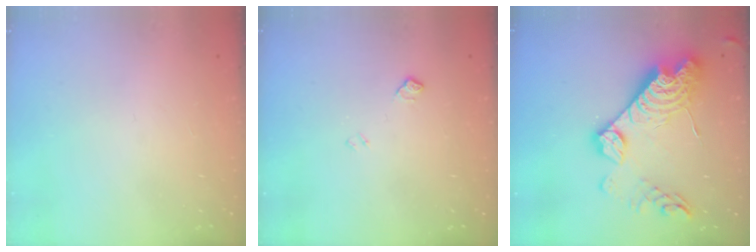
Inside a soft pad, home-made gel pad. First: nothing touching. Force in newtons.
{"total": 5.6, "press": 5.6, "slide": 0.8}
{"total": 22.6, "press": 22.5, "slide": 2.0}